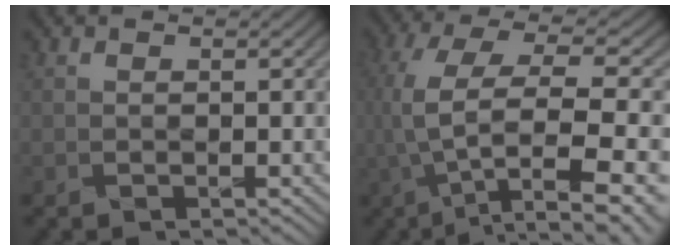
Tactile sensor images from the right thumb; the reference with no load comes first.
{"total": 12.7, "force": [-0.4, 4.9, 11.7], "torque": [-0.232, -0.007, 0.015]}